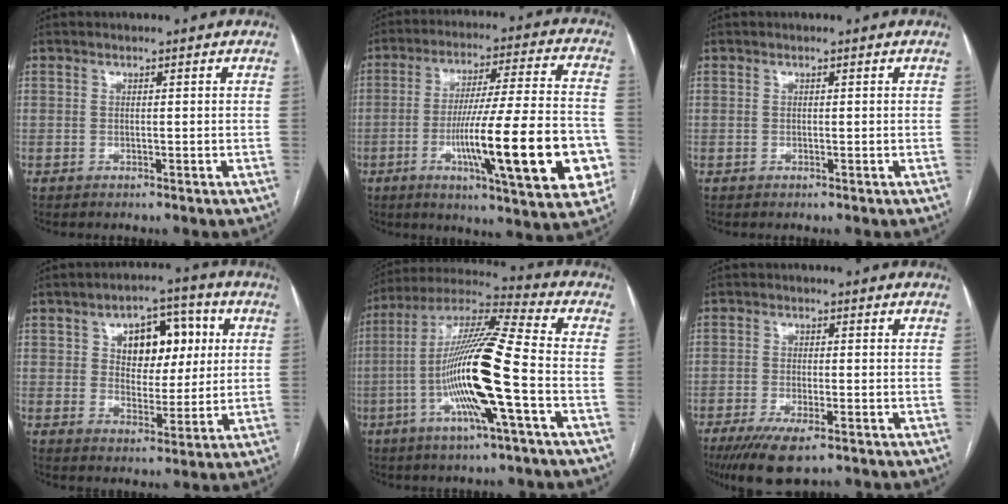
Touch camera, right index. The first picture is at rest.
{"total": 22.7, "force": [-6.4, 1.9, 21.7], "torque": [-0.300, -0.010, -0.092]}
{"total": 0.0}
{"total": 10.2, "force": [2.9, 6.1, 7.6], "torque": [-0.105, 0.026, 0.049]}
{"total": 17.6, "force": [-4.3, -0.2, 17.0], "torque": [-0.334, -0.004, -0.090]}
{"total": 7.7, "force": [-5.0, 2.0, 5.6], "torque": [-0.094, -0.017, -0.081]}